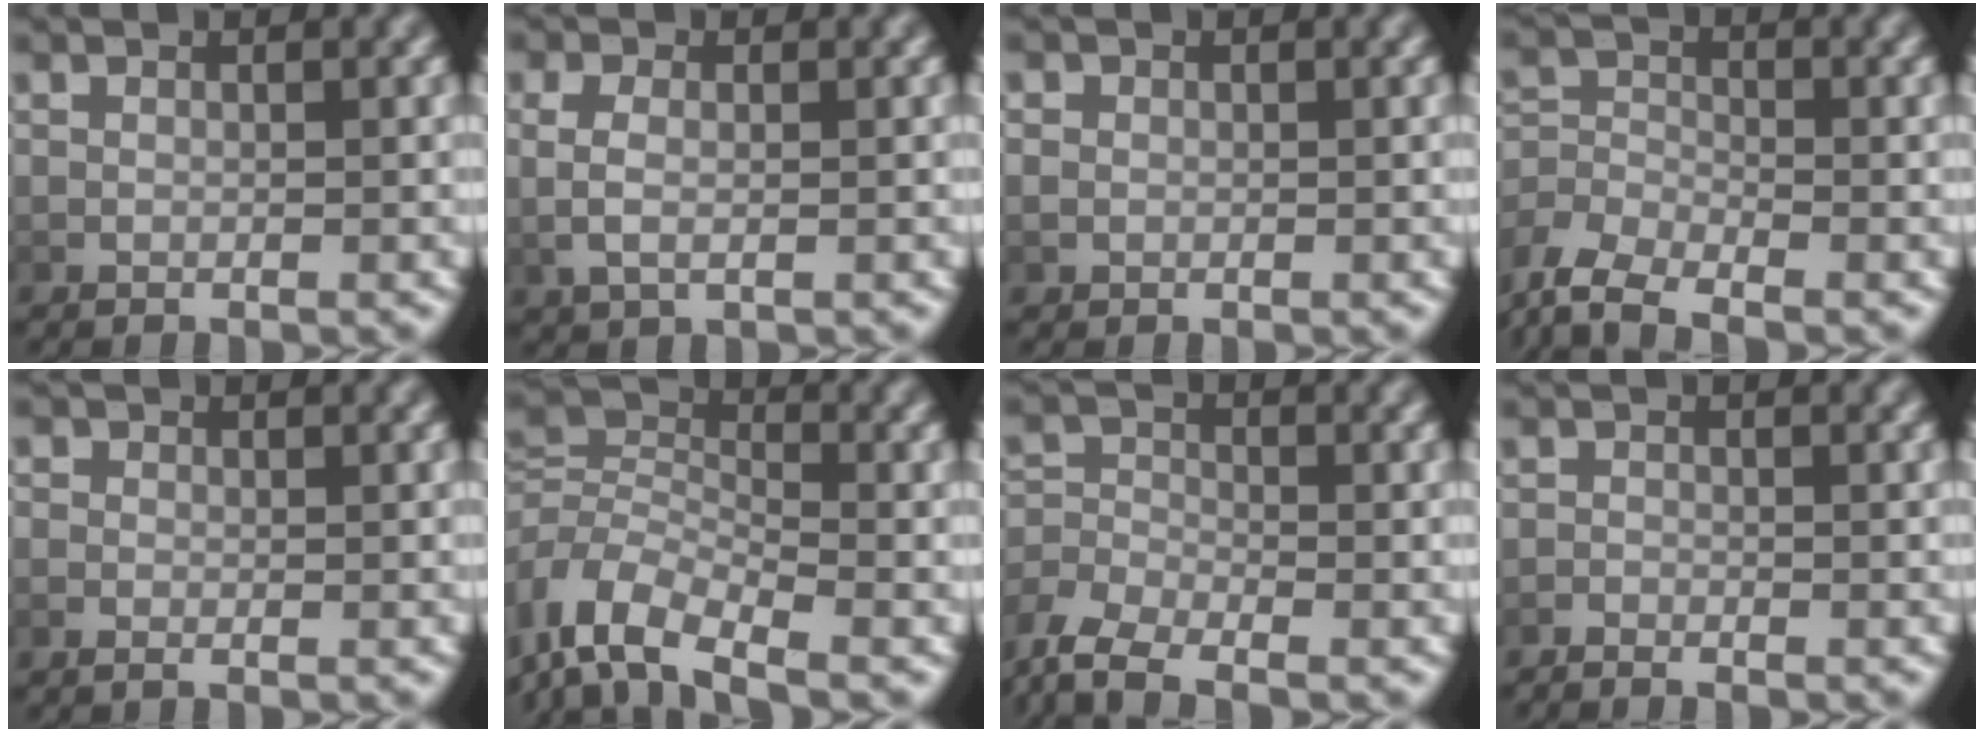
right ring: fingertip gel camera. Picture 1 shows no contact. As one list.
[{"total": 2.6, "force": [0.2, 1.4, 2.1], "torque": [-0.050, -0.005, 0.011]}, {"total": 1.6, "force": [0.0, 1.5, 0.5], "torque": [-0.019, -0.003, 0.002]}, {"total": 5.2, "force": [-2.7, 3.8, 2.4], "torque": [-0.069, -0.034, -0.037]}, {"total": 1.2, "force": [-0.4, 1.0, 0.6], "torque": [-0.015, -0.003, -0.011]}, {"total": 7.2, "force": [-3.0, 5.1, 4.1], "torque": [-0.101, -0.030, -0.046]}, {"total": 4.3, "force": [-2.4, 2.9, 2.1], "torque": [-0.057, -0.028, -0.033]}, {"total": 1.6, "force": [-1.6, 0.1, -0.1], "torque": [0.001, -0.007, -0.030]}]